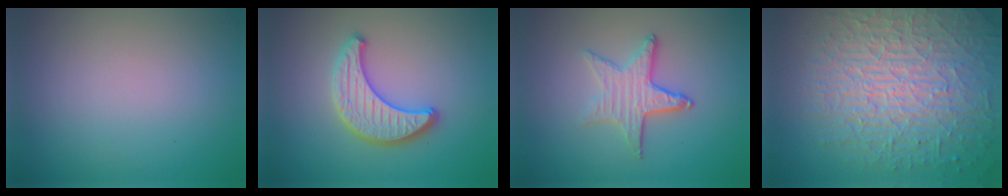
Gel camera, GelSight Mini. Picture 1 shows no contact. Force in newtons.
{"total": 3.7, "press": 3.6, "slide": 0.6}
{"total": 3.2, "press": 2.5, "slide": 1.9}
{"total": 10.3, "press": 6.6, "slide": 8.0}